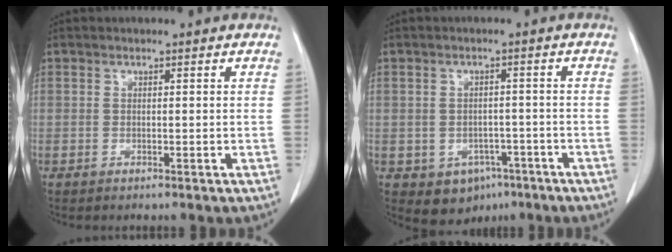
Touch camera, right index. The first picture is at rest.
{"total": 5.9, "force": [-3.1, 4.6, 2.2], "torque": [-0.026, 0.006, -0.034]}